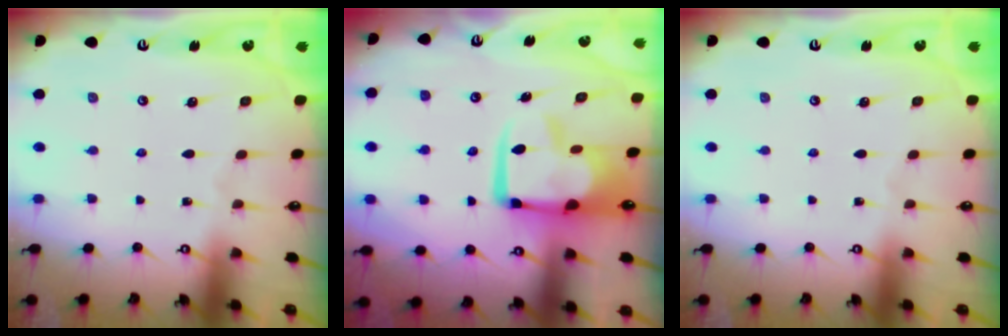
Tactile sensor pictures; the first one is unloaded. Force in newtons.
{"total": 12.6, "press": 12.4, "slide": 2.1}
{"total": 0.0}